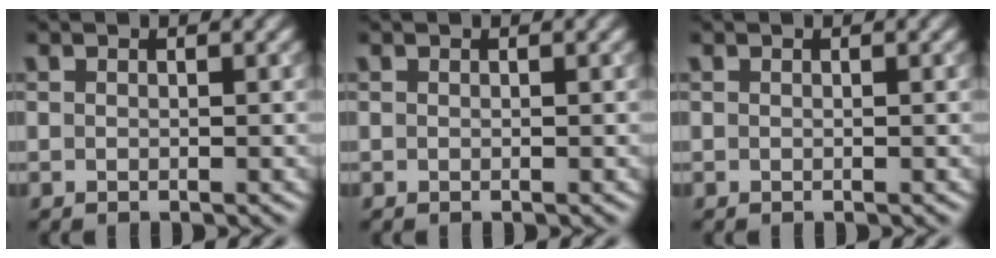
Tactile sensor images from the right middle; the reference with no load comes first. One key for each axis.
{"total": 0.0}
{"total": 0.0}